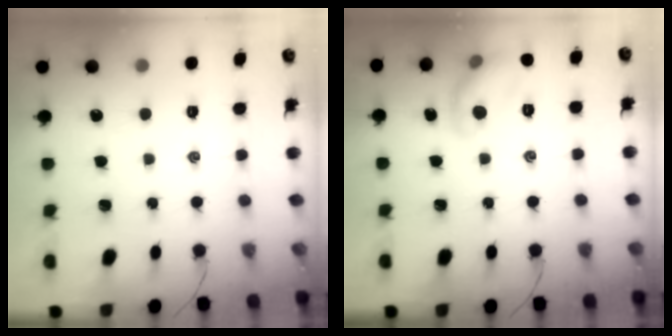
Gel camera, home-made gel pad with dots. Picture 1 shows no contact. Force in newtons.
{"total": 8.4, "press": 8.3, "slide": 1.4}